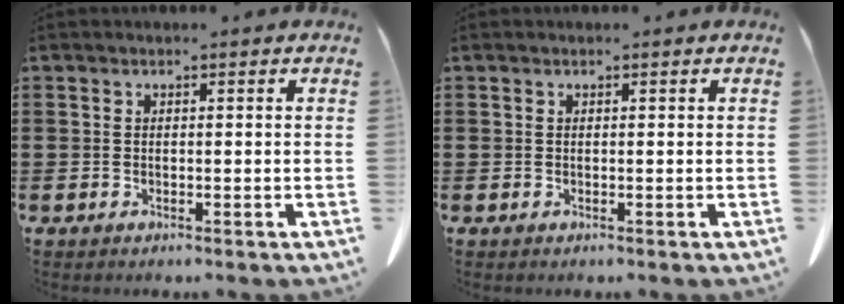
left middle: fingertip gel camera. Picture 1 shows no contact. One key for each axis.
{"total": 0.0}